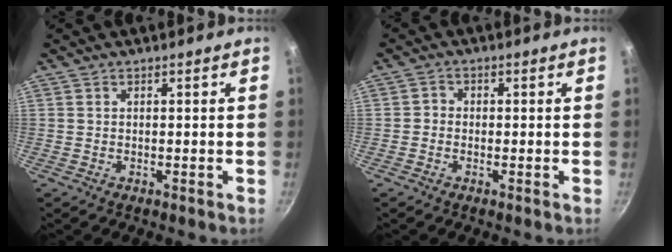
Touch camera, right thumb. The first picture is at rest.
{"total": 1.6, "force": [-0.6, 1.3, 0.6], "torque": [-0.003, 0.009, -0.016]}